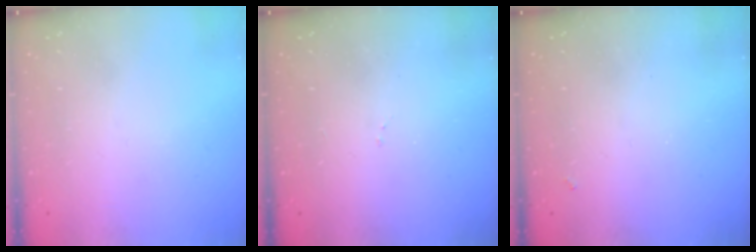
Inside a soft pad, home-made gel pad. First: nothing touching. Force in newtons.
{"total": 7.1, "press": 7.0, "slide": 0.8}
{"total": 1.6, "press": 1.6, "slide": 0.4}